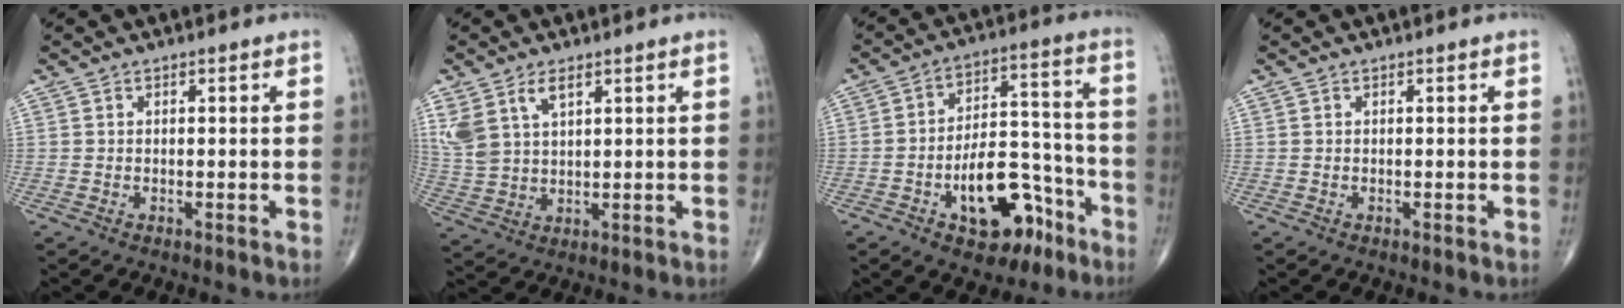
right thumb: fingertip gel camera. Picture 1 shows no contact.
{"total": 7.8, "force": [4.1, 4.0, 5.2], "torque": [-0.112, -0.008, 0.092]}
{"total": 15.4, "force": [-7.5, 8.4, 10.5], "torque": [-0.118, 0.072, -0.107]}
{"total": 0.0}